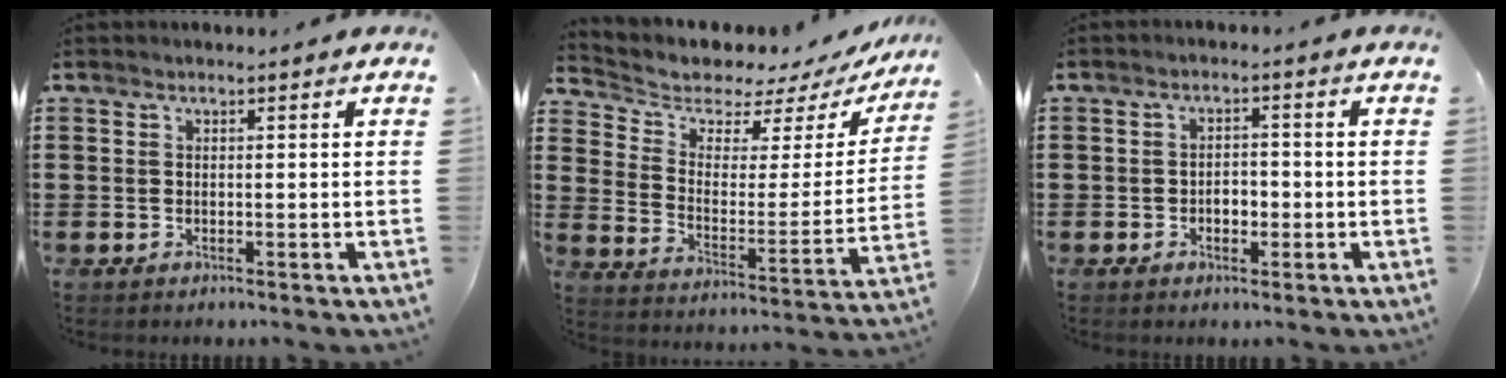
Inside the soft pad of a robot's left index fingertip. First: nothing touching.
{"total": 5.1, "force": [4.5, 2.2, 0.9], "torque": [-0.051, -0.033, 0.074]}
{"total": 2.2, "force": [-0.8, 1.3, 1.5], "torque": [-0.032, 0.004, -0.019]}